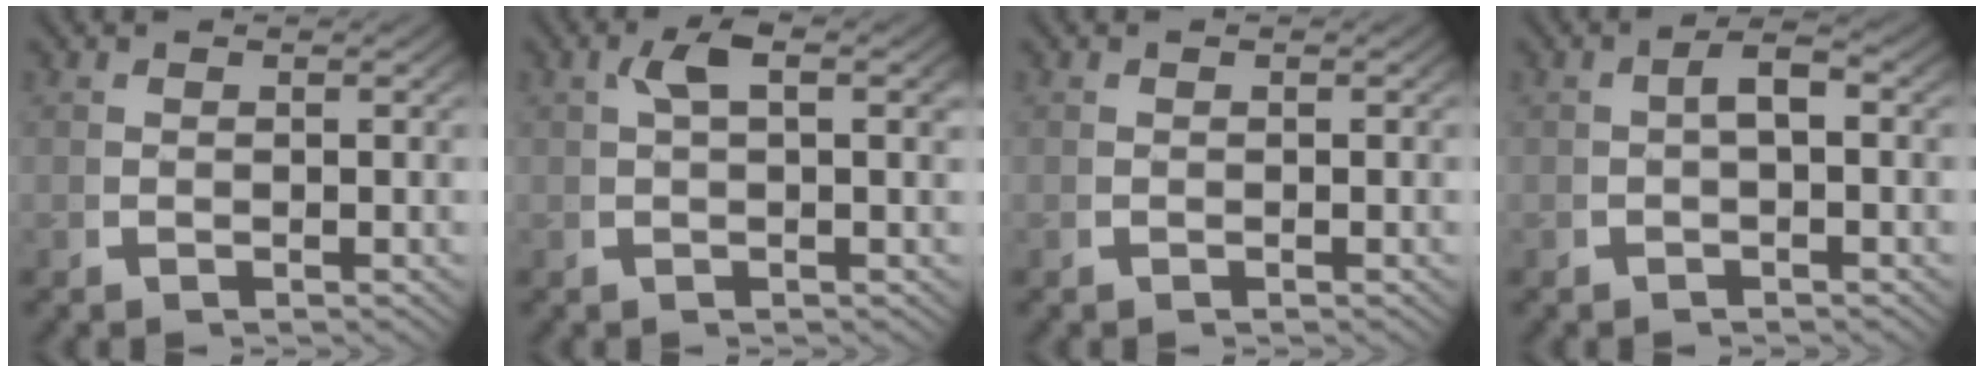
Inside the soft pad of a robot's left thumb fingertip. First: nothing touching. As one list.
[{"total": 2.5, "force": [0.9, 0.9, 2.2], "torque": [-0.040, 0.004, 0.014]}, {"total": 0.0}, {"total": 2.0, "force": [-0.3, 0.9, 1.8], "torque": [-0.031, 0.004, -0.006]}]